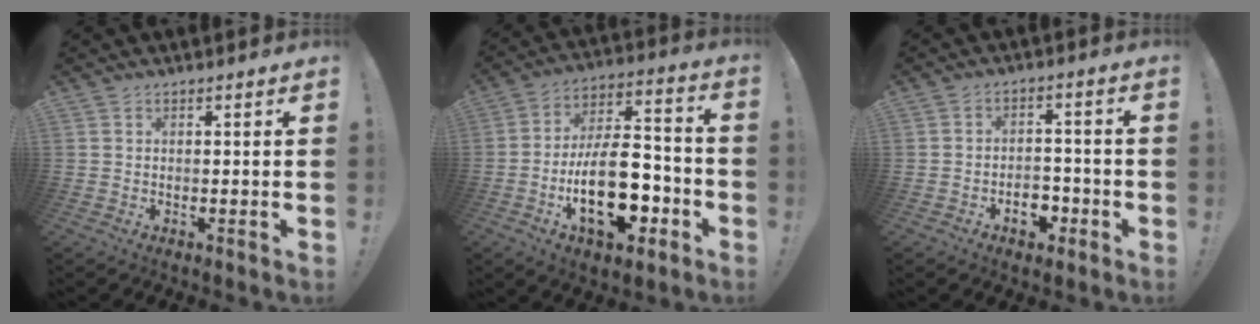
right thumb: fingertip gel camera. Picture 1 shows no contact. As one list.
[{"total": 22.5, "force": [-7.7, 11.1, 18.0], "torque": [-0.320, 0.048, -0.117]}, {"total": 6.9, "force": [-3.3, 4.7, 3.7], "torque": [-0.039, 0.020, -0.054]}]